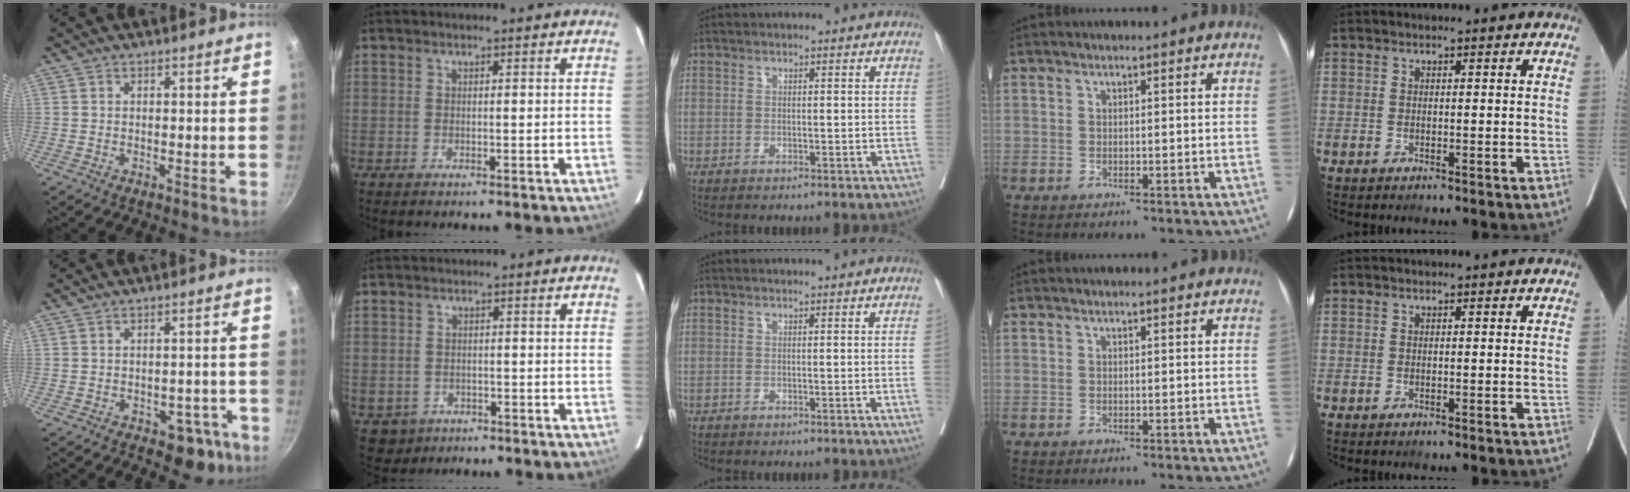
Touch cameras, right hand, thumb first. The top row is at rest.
{"thumb": {"total": 6.4, "force": [-3.6, 3.7, 3.8], "torque": [-0.018, 0.027, -0.040]}, "index": {"total": 4.3, "force": [-1.8, 3.9, 0.4], "torque": [-0.009, 0.006, -0.021]}, "middle": {"total": 0.7, "force": [-0.1, -0.3, 0.6], "torque": [-0.007, 0.000, -0.002]}}